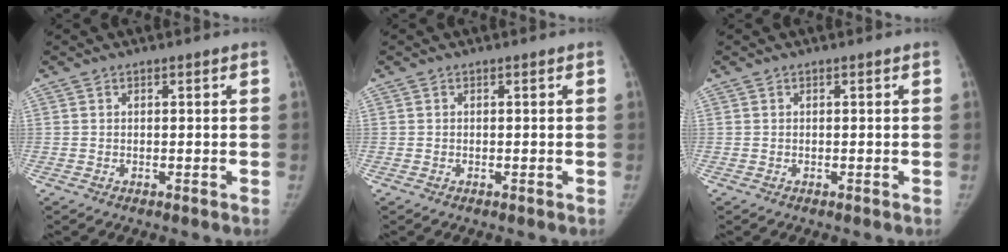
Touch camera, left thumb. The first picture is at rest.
{"total": 0.0}
{"total": 0.0}